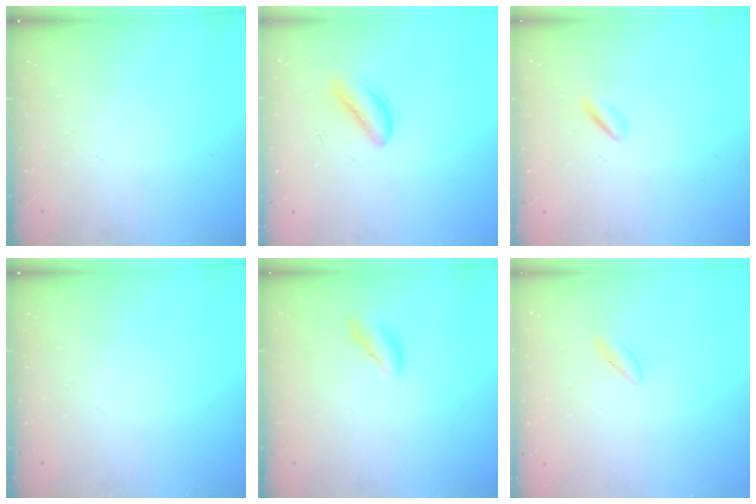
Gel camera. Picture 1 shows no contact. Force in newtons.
{"total": 2.7, "press": 2.7, "slide": 0.3}
{"total": 1.5, "press": 1.3, "slide": 0.6}
{"total": 0.0}
{"total": 0.0}
{"total": 1.8, "press": 1.6, "slide": 0.9}